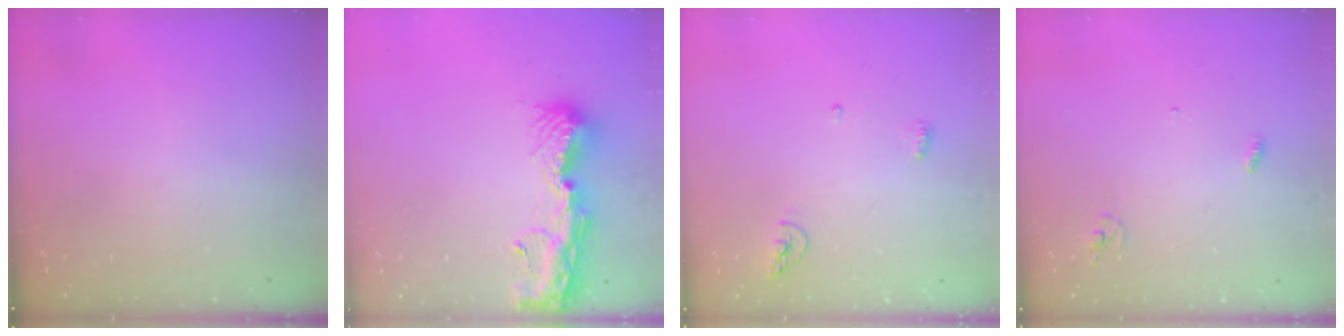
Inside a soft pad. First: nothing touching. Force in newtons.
{"total": 12.9, "press": 12.9, "slide": 1.3}
{"total": 5.2, "press": 5.0, "slide": 1.2}
{"total": 3.0, "press": 2.9, "slide": 0.2}